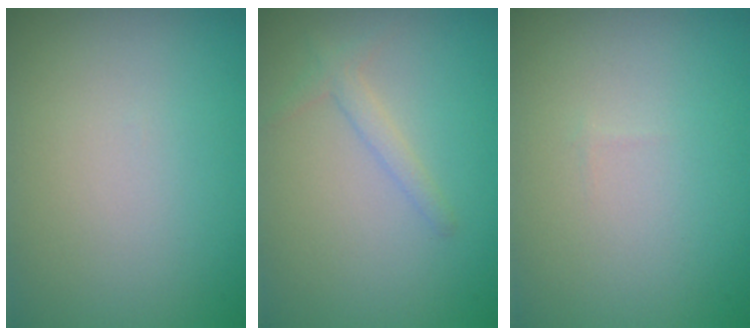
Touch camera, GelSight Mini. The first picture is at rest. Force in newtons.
{"total": 1.4, "press": 1.4, "slide": 0.1}
{"total": 0.0}